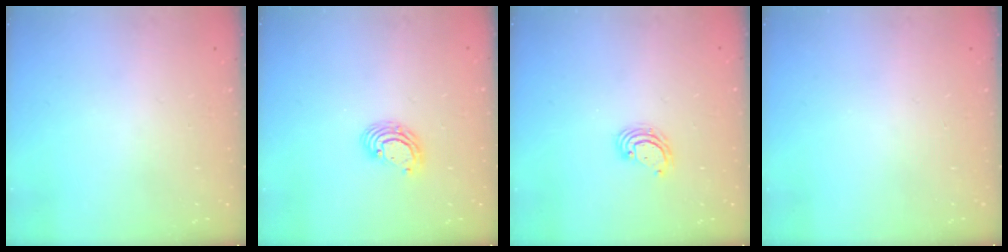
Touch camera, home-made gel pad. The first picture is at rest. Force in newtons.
{"total": 5.6, "press": 5.6, "slide": 0.2}
{"total": 3.8, "press": 3.8, "slide": 0.1}
{"total": 0.0}